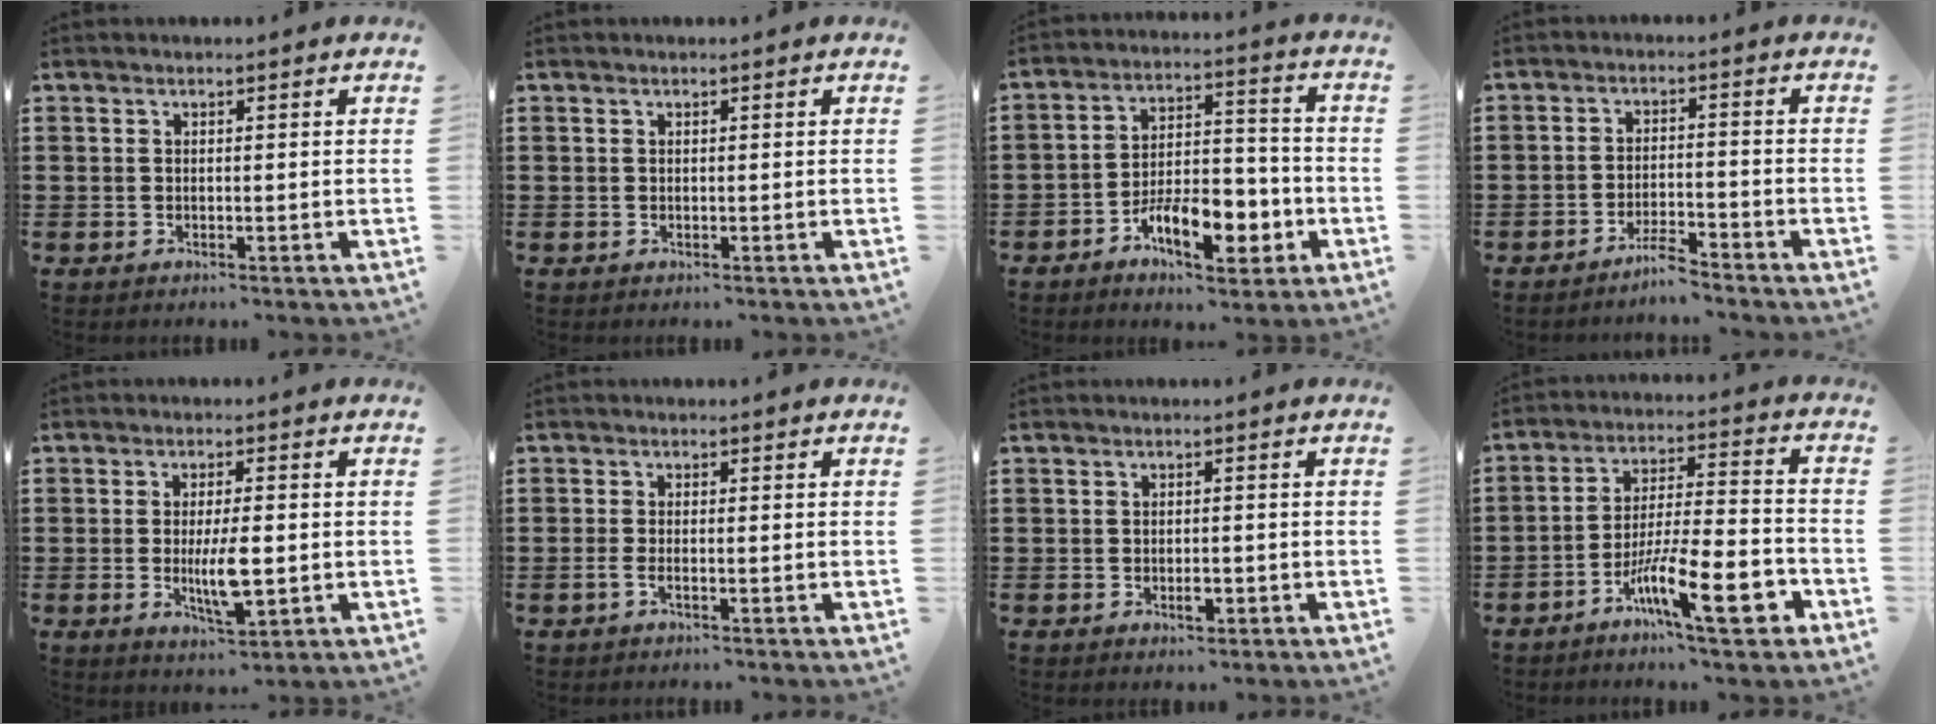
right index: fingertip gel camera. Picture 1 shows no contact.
{"total": 0.0}
{"total": 10.4, "force": [-5.2, 5.0, 7.6], "torque": [-0.120, 0.016, -0.087]}
{"total": 3.4, "force": [-3.2, 0.2, 1.0], "torque": [-0.021, 0.005, -0.064]}
{"total": 6.7, "force": [-1.0, 2.0, 6.3], "torque": [-0.128, -0.009, -0.020]}
{"total": 1.3, "force": [-0.7, 0.2, 1.1], "torque": [-0.028, -0.003, -0.015]}
{"total": 1.9, "force": [-0.8, 0.9, 1.5], "torque": [-0.028, -0.001, -0.014]}
{"total": 14.8, "force": [-7.7, 3.2, 12.1], "torque": [-0.206, 0.015, -0.126]}